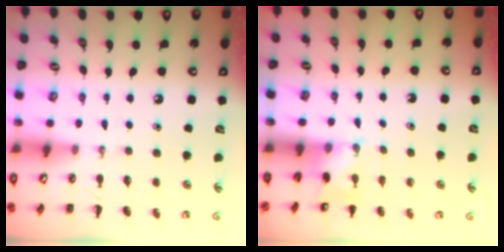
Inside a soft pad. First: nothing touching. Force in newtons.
{"total": 4.4, "press": 4.2, "slide": 1.3}